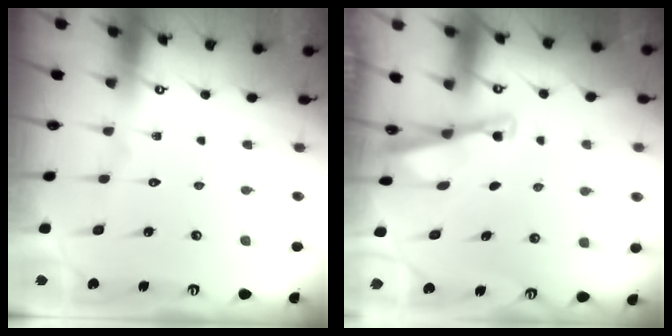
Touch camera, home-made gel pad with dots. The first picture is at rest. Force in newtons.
{"total": 2.8, "press": 2.7, "slide": 0.3}